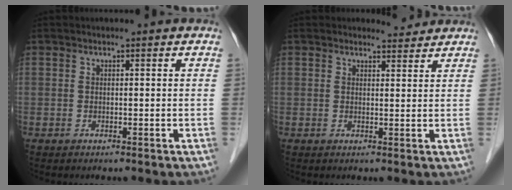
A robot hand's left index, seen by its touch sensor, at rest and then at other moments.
{"total": 2.1, "force": [2.1, 0.4, -0.4], "torque": [-0.002, -0.007, 0.025]}